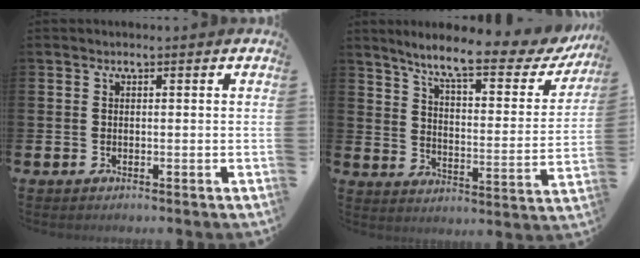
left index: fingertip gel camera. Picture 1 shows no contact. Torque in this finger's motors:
{"motor_torque": [1.04, -1.10, 0.68, 0.21]}